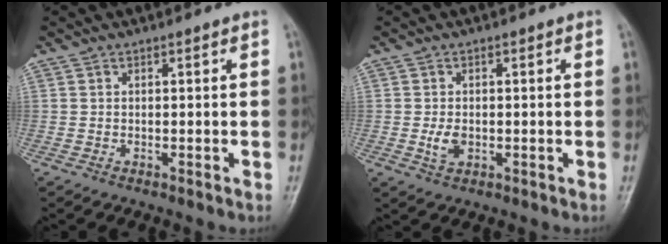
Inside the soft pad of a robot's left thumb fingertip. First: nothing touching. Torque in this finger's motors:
{"motor_torque": [0.39, 0.38, 0.59, 0.09, 0.01]}